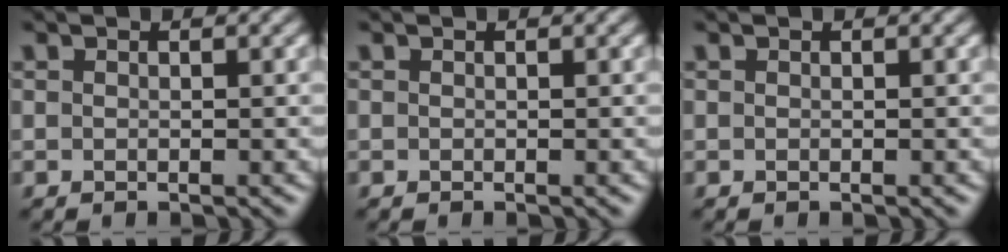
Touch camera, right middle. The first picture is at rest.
{"total": 0.0}
{"total": 0.0}